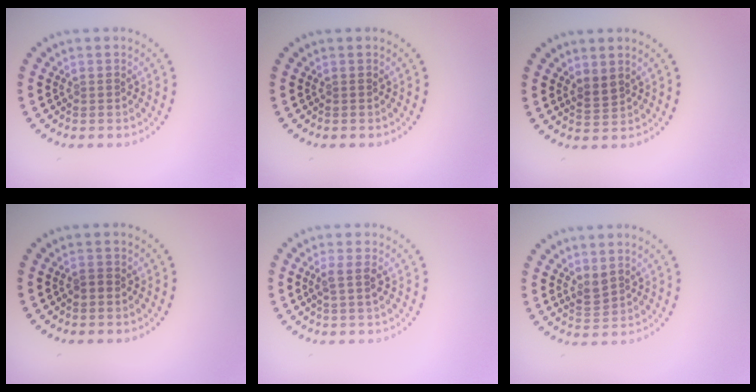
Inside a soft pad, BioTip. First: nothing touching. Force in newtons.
{"total": 0.0}
{"total": 1.5, "press": 1.2, "slide": 0.9}
{"total": 0.7, "press": 0.6, "slide": 0.3}
{"total": 1.5, "press": 1.2, "slide": 0.9}
{"total": 1.4, "press": 1.2, "slide": 0.7}